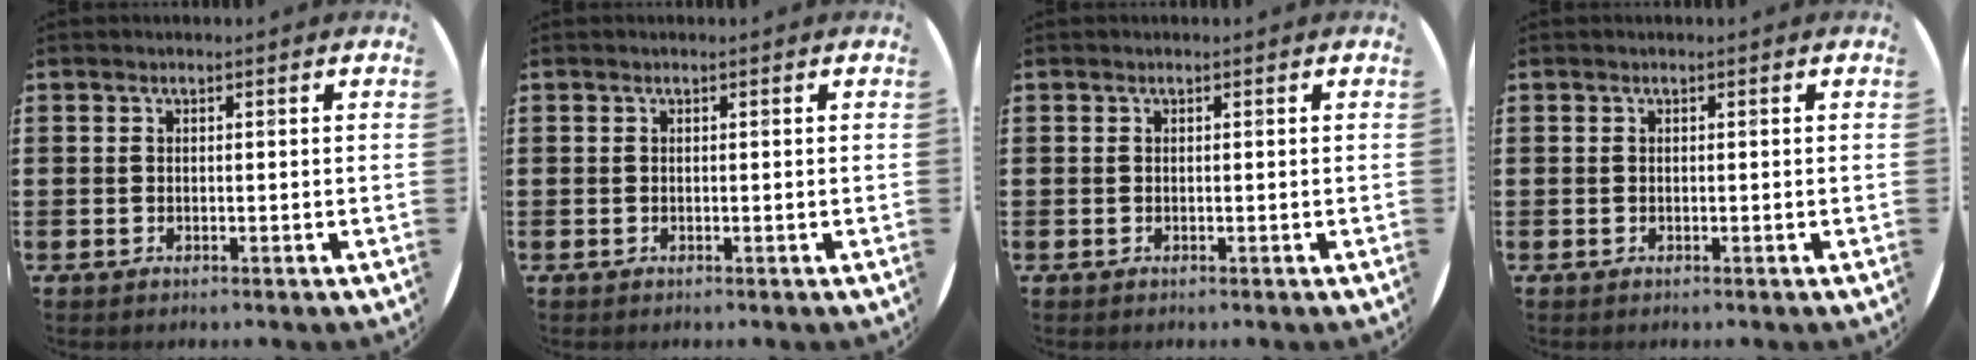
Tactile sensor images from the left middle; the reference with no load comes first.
{"total": 0.0}
{"total": 0.0}
{"total": 0.0}